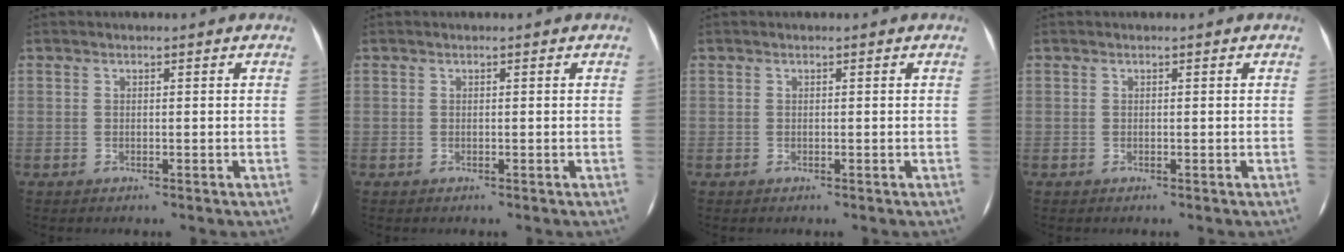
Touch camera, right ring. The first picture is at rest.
{"total": 0.0}
{"total": 0.0}
{"total": 0.0}